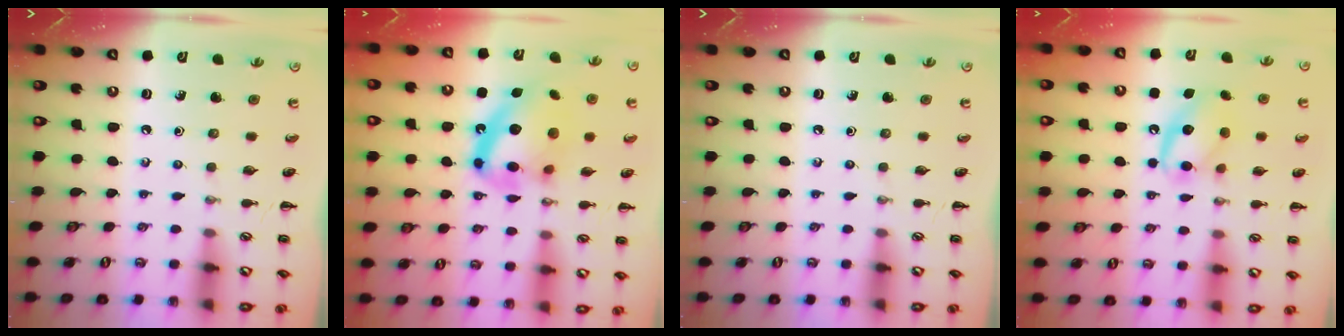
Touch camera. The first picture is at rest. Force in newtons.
{"total": 16.9, "press": 16.6, "slide": 2.9}
{"total": 0.0}
{"total": 13.5, "press": 13.5, "slide": 1.4}